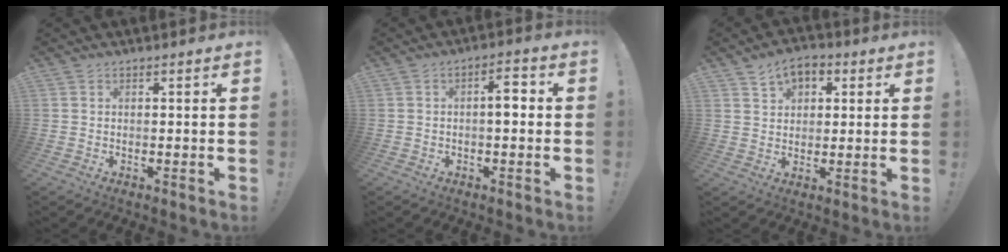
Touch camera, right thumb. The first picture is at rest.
{"total": 4.7, "force": [-0.2, 2.1, 4.2], "torque": [-0.054, 0.009, -0.010]}
{"total": 6.6, "force": [3.3, 4.6, 3.4], "torque": [-0.051, -0.006, 0.059]}